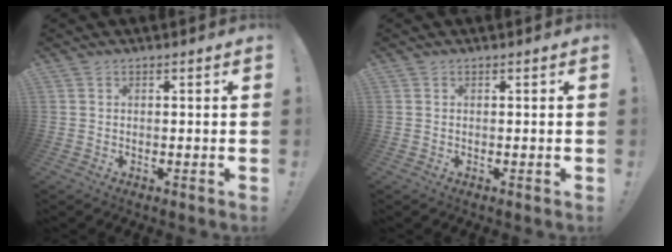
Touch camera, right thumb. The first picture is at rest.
{"total": 0.0}